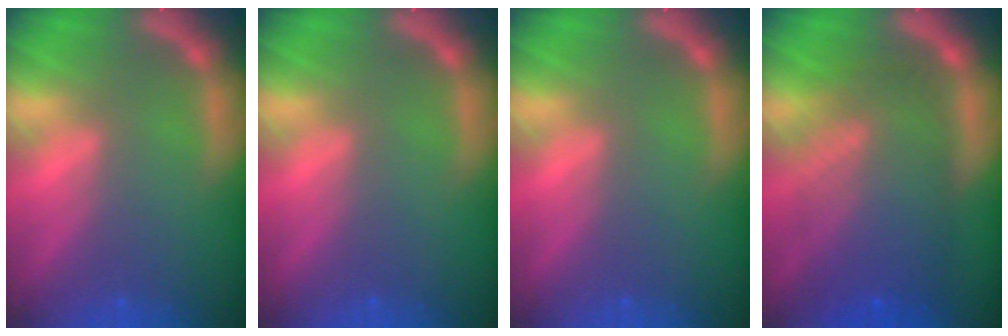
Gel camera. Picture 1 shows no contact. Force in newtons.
{"total": 0.0}
{"total": 0.0}
{"total": 9.6}